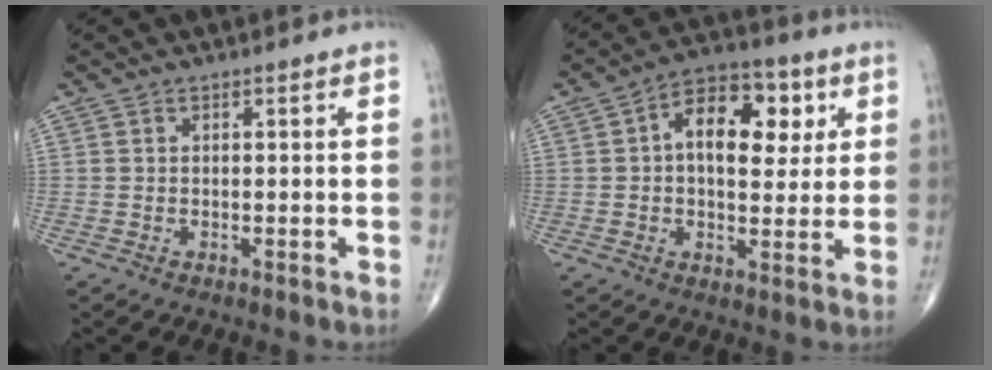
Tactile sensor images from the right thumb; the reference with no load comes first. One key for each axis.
{"total": 13.2, "fx": 3.1, "fy": 7.8, "fz": 10.2, "tx": -0.121, "ty": 0.008, "tz": 0.037}